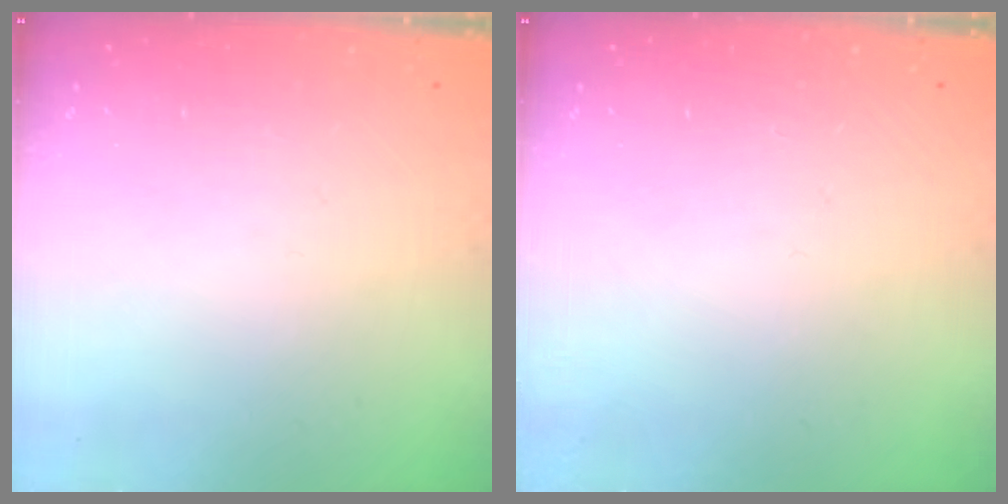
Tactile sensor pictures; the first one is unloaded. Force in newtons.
{"total": 0.0}